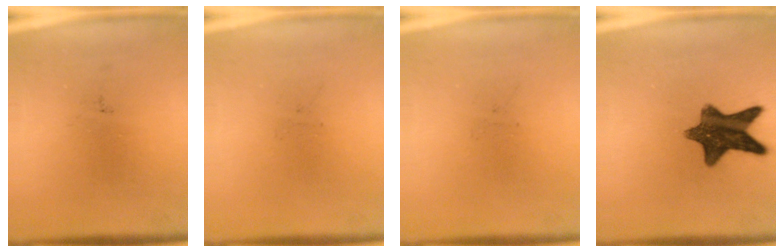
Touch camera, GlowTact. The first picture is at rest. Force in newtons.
{"total": 0.0}
{"total": 0.0}
{"total": 11.1}